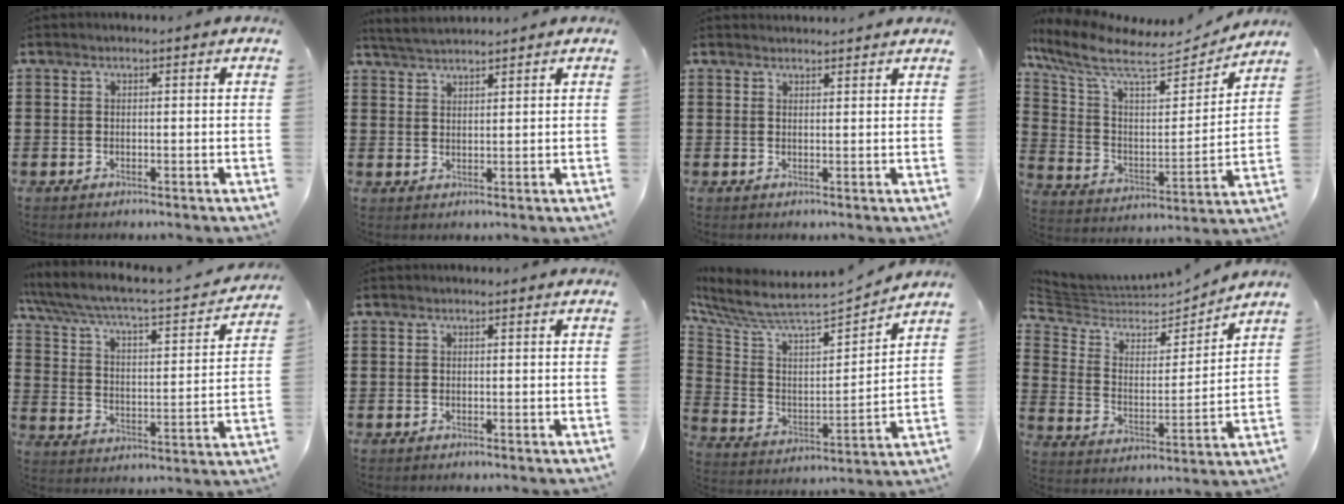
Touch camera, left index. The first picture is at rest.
{"total": 2.9, "force": [2.8, -0.1, 0.6], "torque": [-0.020, -0.005, 0.053]}
{"total": 1.4, "force": [1.4, -0.1, 0.0], "torque": [-0.004, 0.000, 0.029]}
{"total": 9.7, "force": [7.7, 2.5, 5.4], "torque": [-0.137, -0.049, 0.129]}
{"total": 4.0, "force": [3.3, 0.4, 2.2], "torque": [-0.063, -0.039, 0.044]}
{"total": 0.0}
{"total": 6.4, "force": [5.9, 0.8, 2.3], "torque": [-0.080, -0.062, 0.095]}
{"total": 5.3, "force": [4.6, 2.2, 1.3], "torque": [-0.058, -0.033, 0.075]}